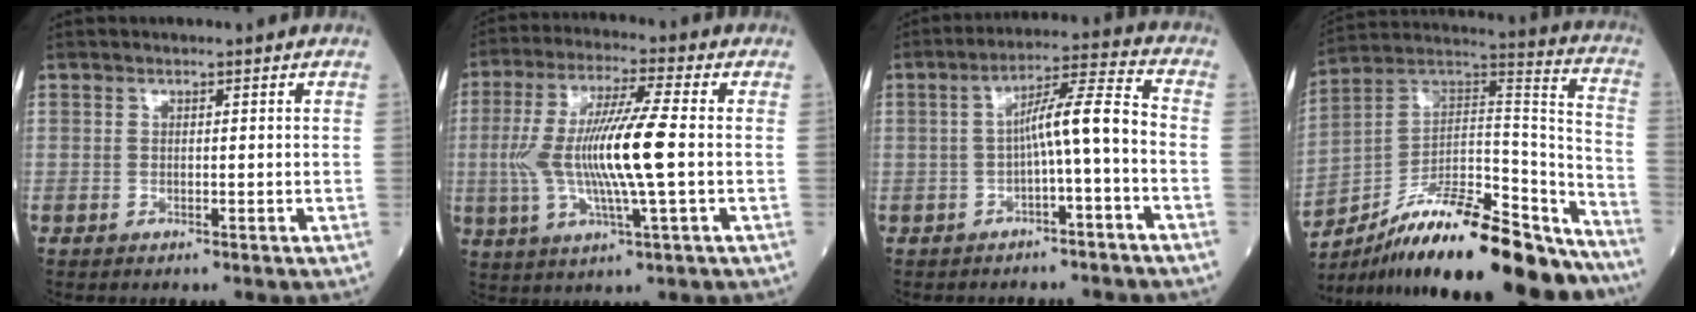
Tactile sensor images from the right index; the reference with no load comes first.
{"total": 12.6, "force": [-0.6, 0.6, 12.6], "torque": [-0.258, 0.003, -0.015]}
{"total": 7.5, "force": [-1.8, 0.2, 7.3], "torque": [-0.118, 0.030, -0.026]}
{"total": 27.9, "force": [-22.3, 5.5, 15.8], "torque": [-0.207, 0.021, -0.350]}